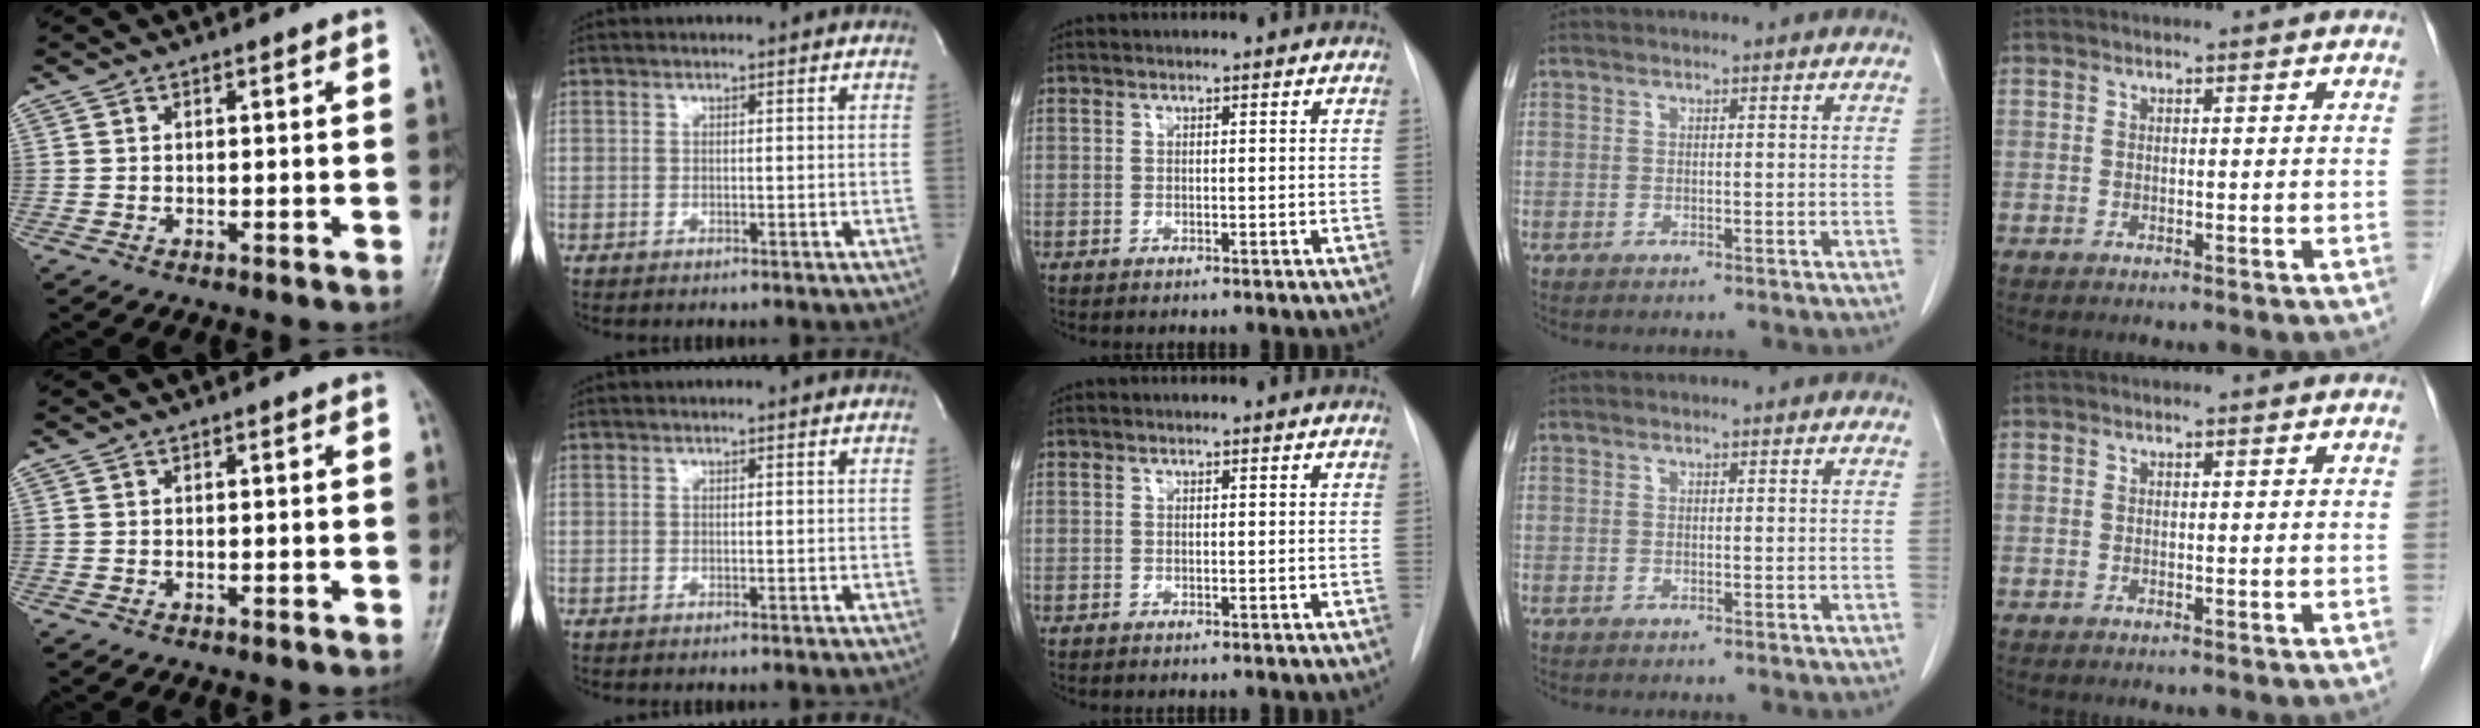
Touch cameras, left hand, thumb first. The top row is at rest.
{}